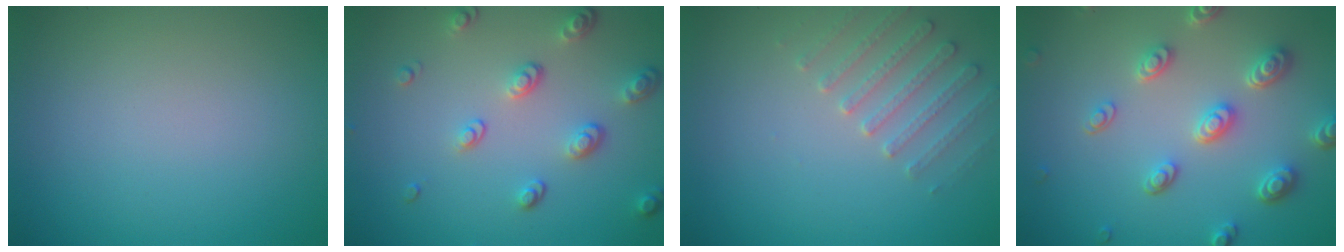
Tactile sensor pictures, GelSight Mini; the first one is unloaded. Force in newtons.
{"total": 3.3, "press": 2.7, "slide": 2.0}
{"total": 2.6, "press": 2.6, "slide": 0.6}
{"total": 4.6, "press": 3.7, "slide": 2.8}